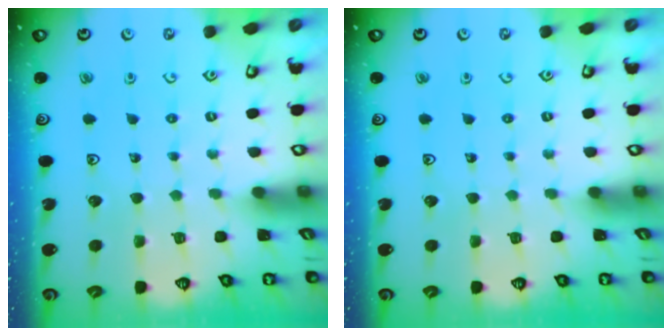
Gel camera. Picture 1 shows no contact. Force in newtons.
{"total": 0.0}